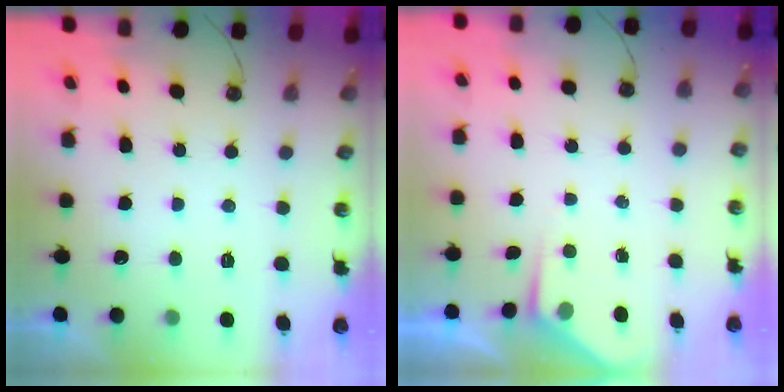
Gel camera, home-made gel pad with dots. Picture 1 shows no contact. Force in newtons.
{"total": 2.5, "press": 2.5, "slide": 0.4}